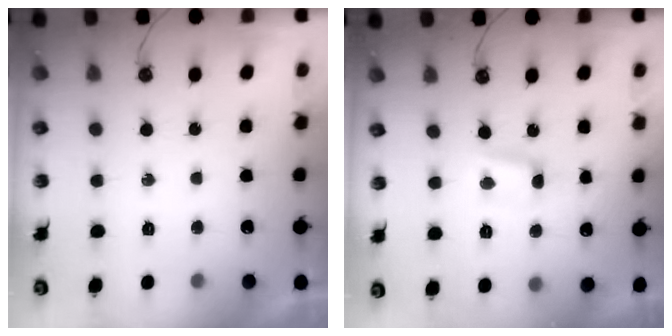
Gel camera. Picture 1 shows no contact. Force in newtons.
{"total": 2.5, "press": 2.5, "slide": 0.3}